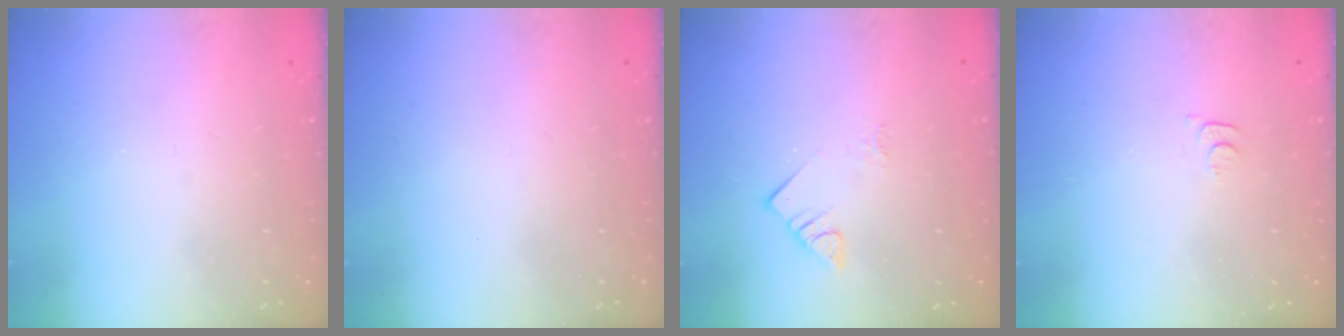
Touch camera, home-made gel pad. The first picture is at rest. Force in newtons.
{"total": 1.8, "press": 1.8, "slide": 0.2}
{"total": 3.6, "press": 3.6, "slide": 0.6}
{"total": 3.6, "press": 3.6, "slide": 0.4}